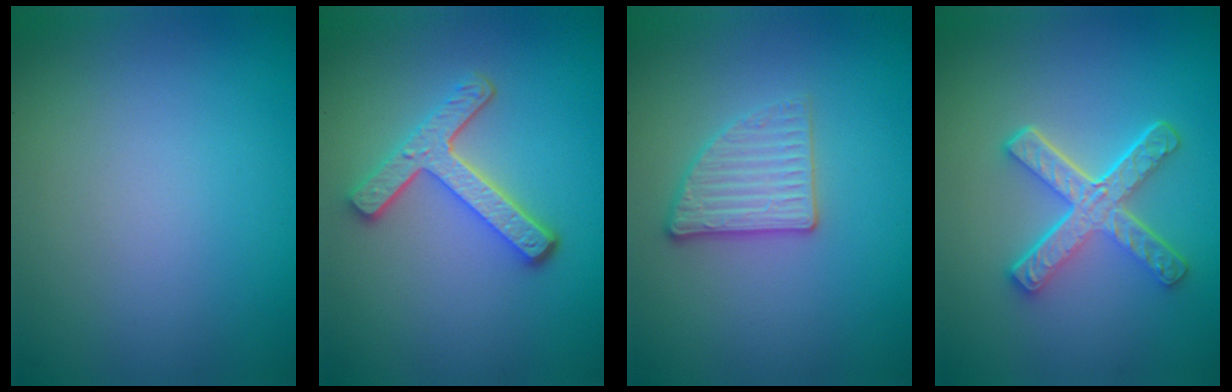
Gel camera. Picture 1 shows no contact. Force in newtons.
{"total": 4.5, "press": 3.4, "slide": 2.9}
{"total": 2.8, "press": 2.7, "slide": 0.9}
{"total": 5.3, "press": 3.7, "slide": 3.8}